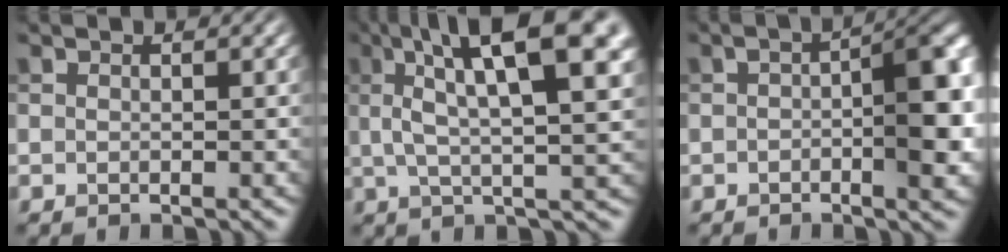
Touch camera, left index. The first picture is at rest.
{"total": 12.2, "force": [4.9, 3.6, 10.6], "torque": [-0.162, 0.015, 0.073]}
{"total": 7.2, "force": [-0.5, 2.4, 6.7], "torque": [-0.088, 0.003, -0.012]}